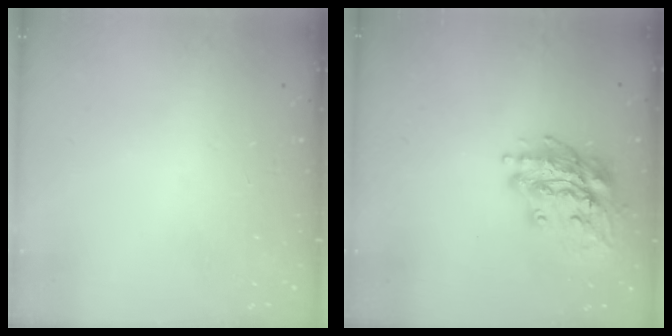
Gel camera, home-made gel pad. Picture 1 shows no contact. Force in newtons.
{"total": 16.0, "press": 16.0, "slide": 1.4}